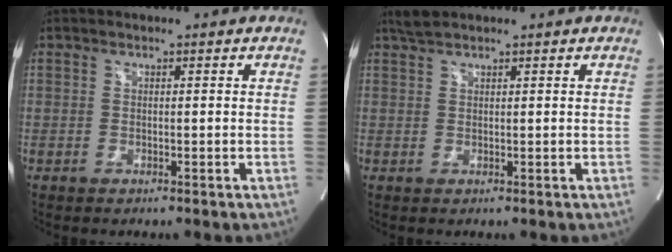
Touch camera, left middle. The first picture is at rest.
{"total": 1.7, "force": [1.6, 0.1, 0.6], "torque": [-0.020, 0.011, 0.037]}